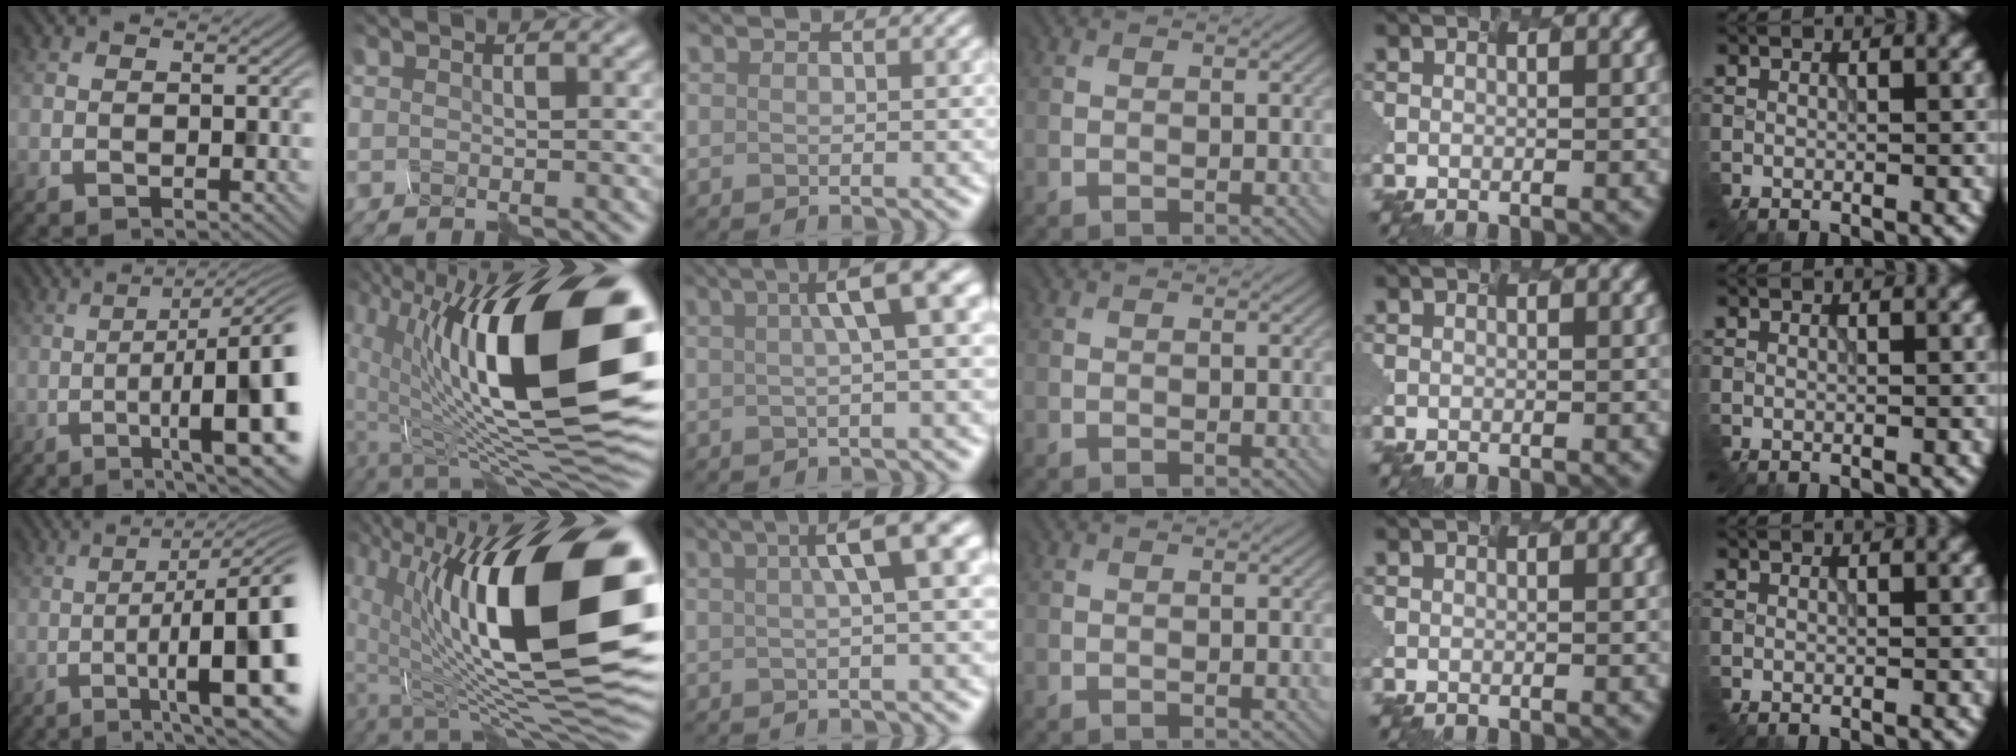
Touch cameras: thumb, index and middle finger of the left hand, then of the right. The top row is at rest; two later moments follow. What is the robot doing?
{"motion": "shake", "object": "plastic piggy bank"}